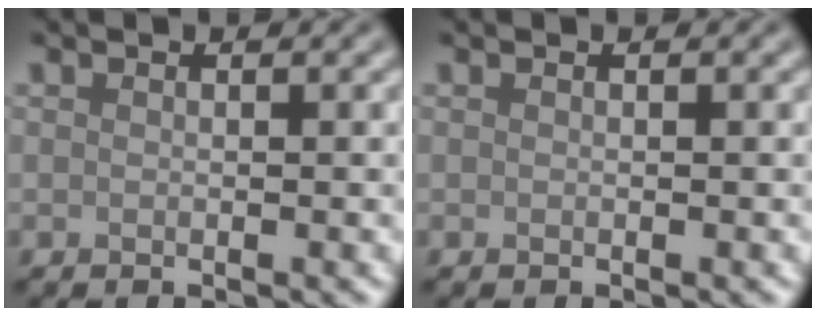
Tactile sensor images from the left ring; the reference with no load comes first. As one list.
[{"total": 0.0}]